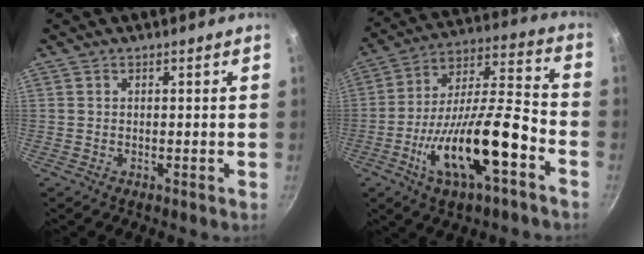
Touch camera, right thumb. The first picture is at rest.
{"total": 19.9, "force": [-8.0, 6.2, 17.2], "torque": [-0.289, 0.046, -0.142]}